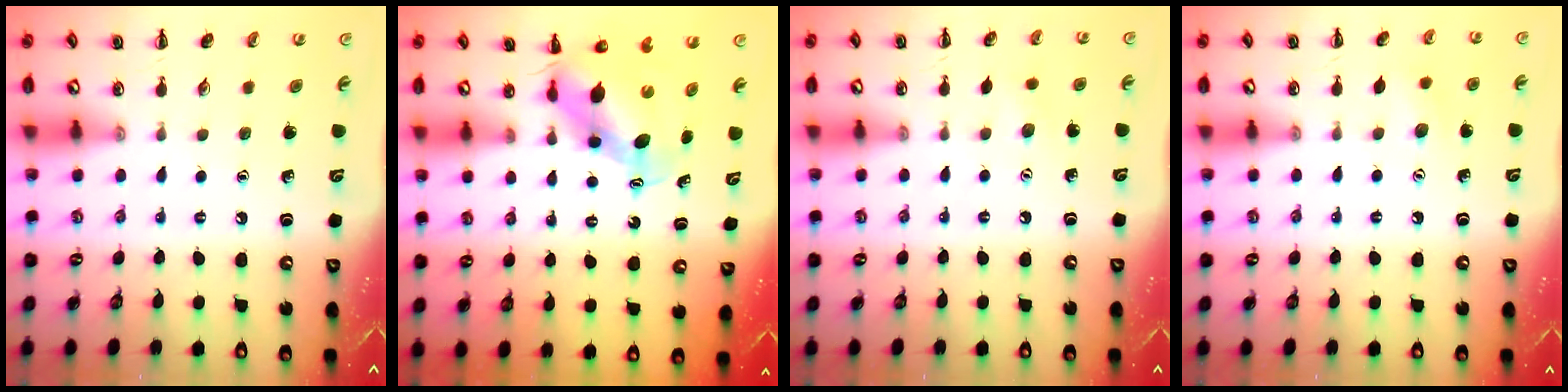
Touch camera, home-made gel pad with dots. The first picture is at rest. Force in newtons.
{"total": 6.5, "press": 6.3, "slide": 1.7}
{"total": 3.1, "press": 3.0, "slide": 0.8}
{"total": 7.7, "press": 7.5, "slide": 2.0}